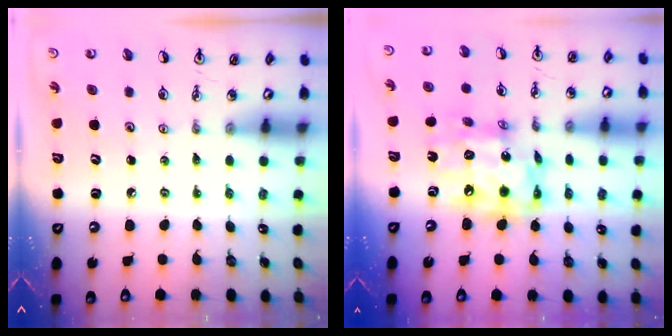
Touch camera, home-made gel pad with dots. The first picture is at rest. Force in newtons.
{"total": 16.0, "press": 16.0, "slide": 1.3}